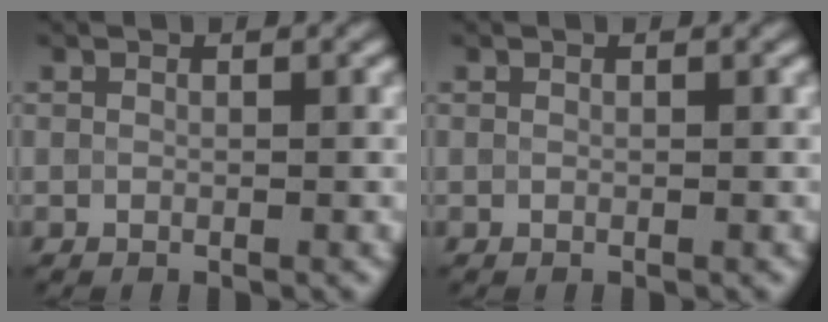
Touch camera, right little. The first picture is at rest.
{"total": 0.0}